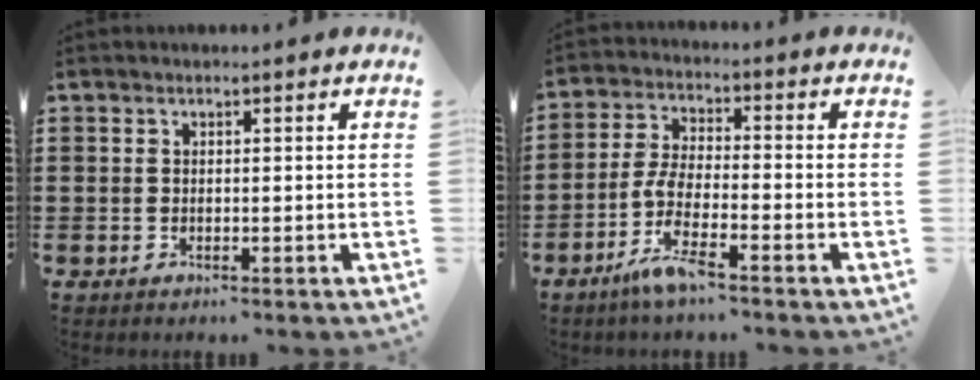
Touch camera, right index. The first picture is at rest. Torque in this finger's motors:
{"motor_torque": [0.21, 0.21, 0.08, 0.00]}